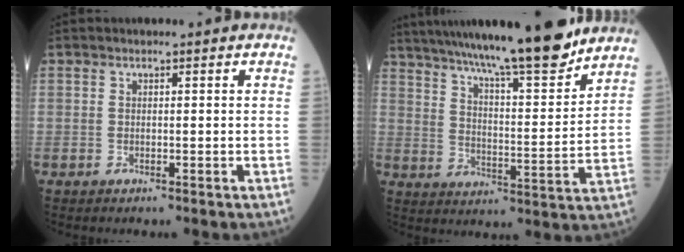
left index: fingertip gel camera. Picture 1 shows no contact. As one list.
[{"total": 20.1, "force": [17.2, 0.8, 10.4], "torque": [-0.168, -0.007, 0.262]}]